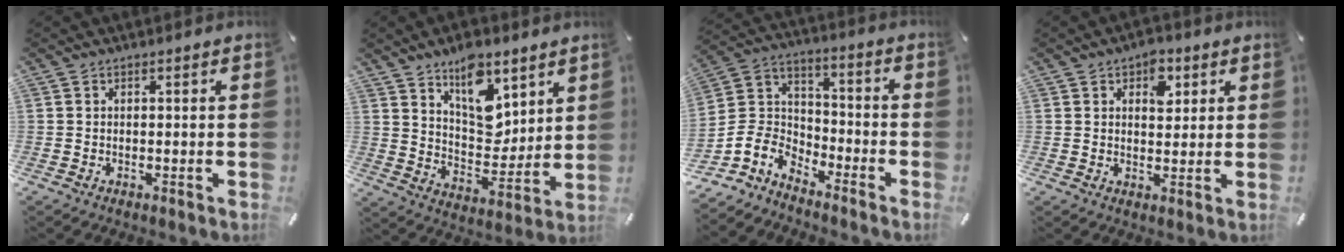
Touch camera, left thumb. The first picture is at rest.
{"total": 13.7, "force": [8.1, 8.3, 7.2], "torque": [-0.087, -0.059, 0.145]}
{"total": 9.0, "force": [-7.0, 5.5, 1.4], "torque": [-0.047, 0.020, -0.138]}
{"total": 5.5, "force": [2.5, 3.6, 3.4], "torque": [-0.027, -0.010, 0.034]}